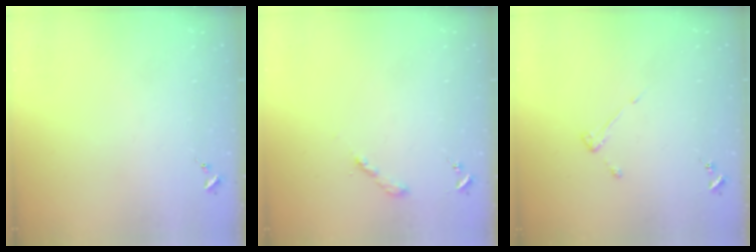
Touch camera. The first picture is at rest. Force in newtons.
{"total": 2.0, "press": 2.0, "slide": 0.2}
{"total": 3.0, "press": 3.0, "slide": 0.4}